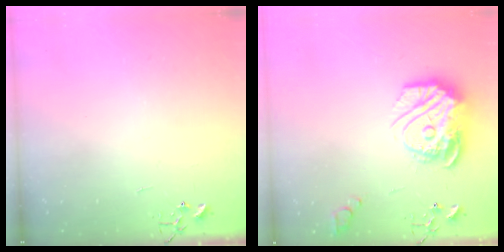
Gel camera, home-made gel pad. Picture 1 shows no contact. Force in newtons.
{"total": 20.9, "press": 20.8, "slide": 2.0}